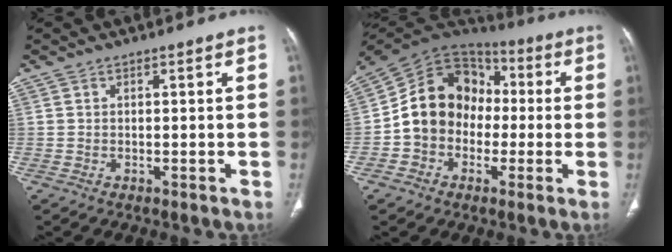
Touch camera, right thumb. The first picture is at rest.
{"total": 15.1, "force": [-1.5, 12.6, 8.2], "torque": [-0.104, 0.040, -0.039]}